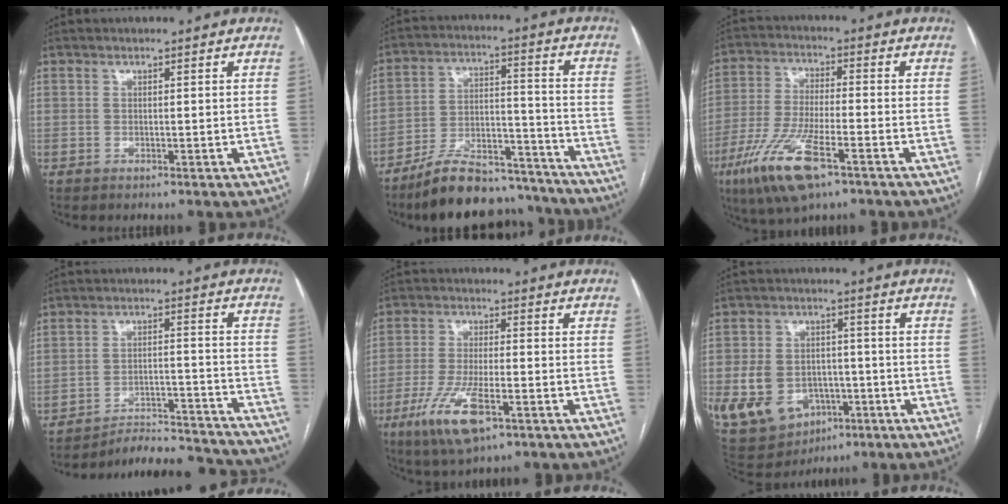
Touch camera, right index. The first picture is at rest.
{"total": 18.2, "force": [-16.0, 5.4, 6.8], "torque": [-0.112, 0.030, -0.250]}
{"total": 12.8, "force": [-6.9, 2.8, 10.4], "torque": [-0.218, -0.024, -0.122]}
{"total": 18.7, "force": [-18.2, 1.6, 3.8], "torque": [-0.050, 0.005, -0.247]}
{"total": 10.4, "force": [-5.1, 2.7, 8.7], "torque": [-0.179, -0.020, -0.087]}
{"total": 21.9, "force": [-7.1, 16.9, 12.0], "torque": [-0.304, 0.015, -0.093]}